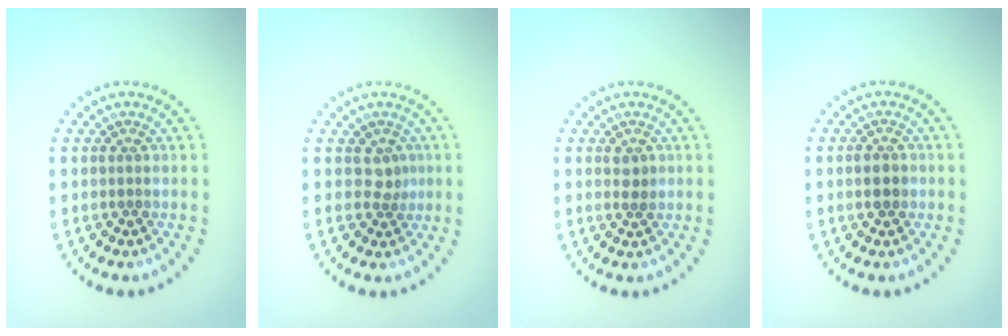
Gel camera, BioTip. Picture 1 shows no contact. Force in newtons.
{"total": 1.5, "press": 1.1, "slide": 1.0}
{"total": 1.3, "press": 1.2, "slide": 0.3}
{"total": 1.7, "press": 1.7, "slide": 0.1}